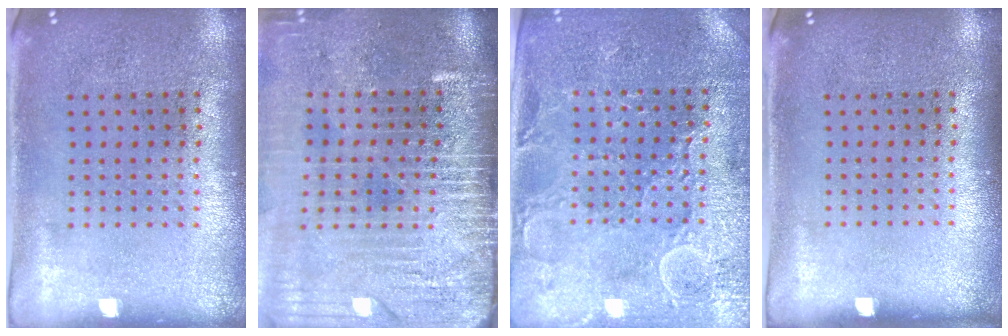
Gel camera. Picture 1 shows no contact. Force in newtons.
{"total": 4.3, "press": 3.6, "slide": 2.3}
{"total": 3.3, "press": 3.2, "slide": 0.6}
{"total": 0.0}